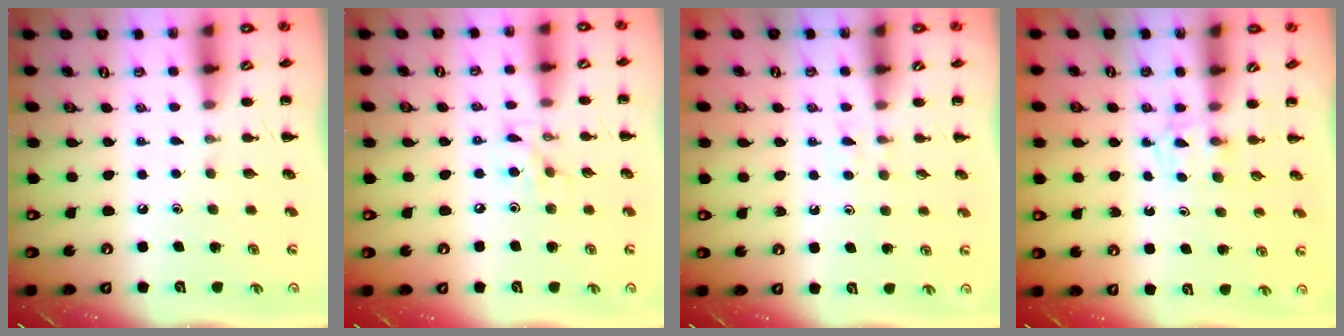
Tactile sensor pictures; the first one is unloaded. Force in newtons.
{"total": 5.9, "press": 5.8, "slide": 1.0}
{"total": 3.1, "press": 2.8, "slide": 1.3}
{"total": 2.4, "press": 2.1, "slide": 1.1}